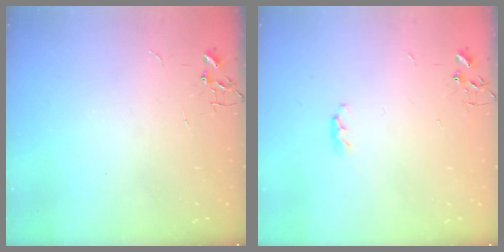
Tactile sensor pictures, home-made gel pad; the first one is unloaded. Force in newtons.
{"total": 3.6, "press": 3.6, "slide": 0.5}